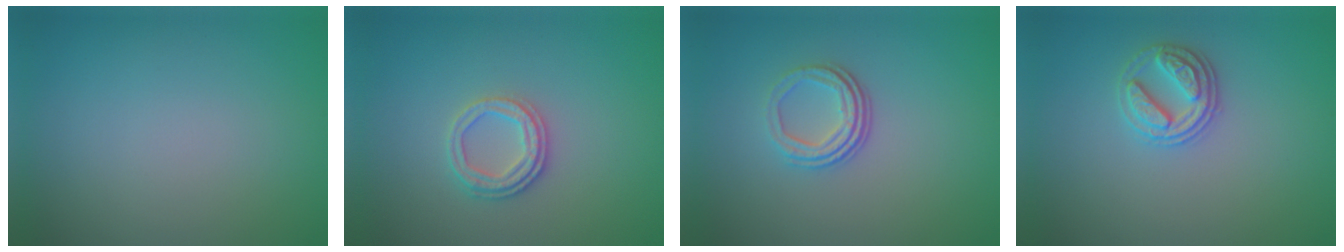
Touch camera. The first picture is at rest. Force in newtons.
{"total": 2.5, "press": 2.4, "slide": 0.8}
{"total": 3.4, "press": 2.3, "slide": 2.4}
{"total": 2.6, "press": 2.6, "slide": 0.5}